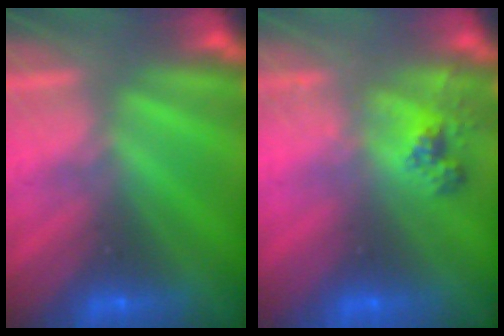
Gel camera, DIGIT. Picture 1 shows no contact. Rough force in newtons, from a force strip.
{"total": 2.6}